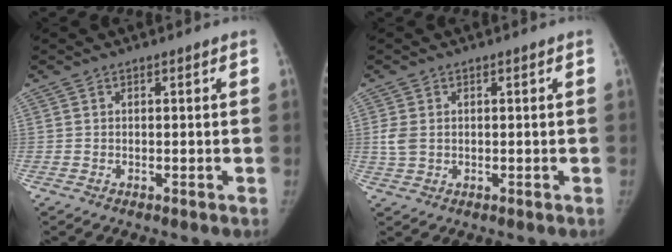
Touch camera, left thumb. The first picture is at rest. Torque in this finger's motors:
{"motor_torque": [0.06, 0.04, 0.08, -0.10, 0.03]}